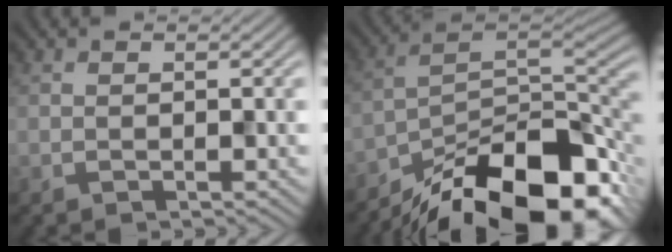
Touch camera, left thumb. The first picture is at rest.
{"total": 17.8, "force": [-12.3, 7.0, 10.8], "torque": [-0.191, -0.030, -0.192]}